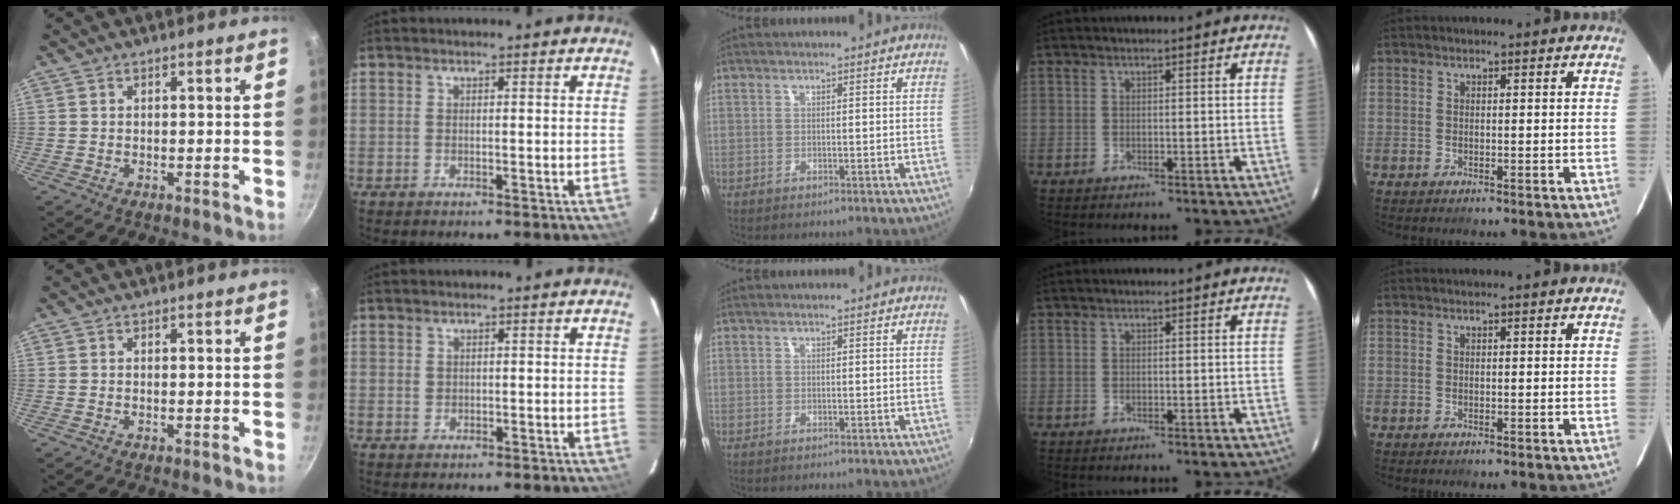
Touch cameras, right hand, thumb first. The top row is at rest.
{"index": {"total": 0.7, "force": [0.2, 0.7, 0.1], "torque": [0.002, 0.004, 0.003]}}